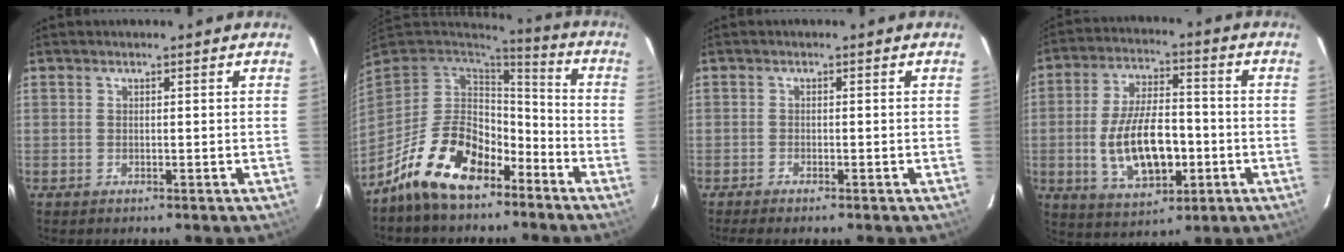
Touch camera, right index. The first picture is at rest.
{"total": 16.6, "force": [-10.1, 8.8, 9.8], "torque": [-0.203, 0.005, -0.167]}
{"total": 2.1, "force": [-1.8, 0.1, 1.1], "torque": [-0.031, -0.005, -0.034]}
{"total": 14.4, "force": [-3.1, 7.0, 12.2], "torque": [-0.238, -0.001, -0.038]}